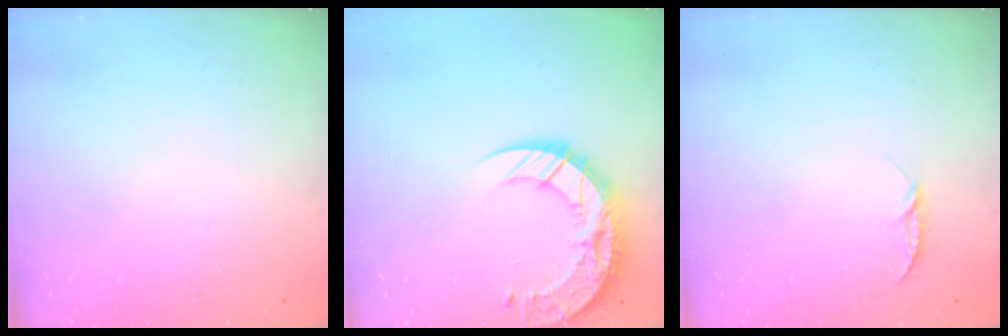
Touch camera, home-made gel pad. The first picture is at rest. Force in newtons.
{"total": 18.1, "press": 18.0, "slide": 1.4}
{"total": 4.4, "press": 4.4, "slide": 0.4}